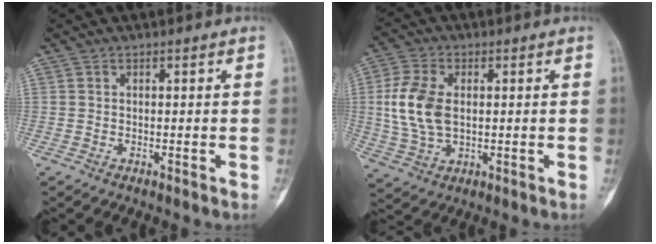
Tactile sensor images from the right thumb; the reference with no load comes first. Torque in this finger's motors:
{"motor_torque": [-0.06, 0.58, 1.02, 0.07, 0.10]}